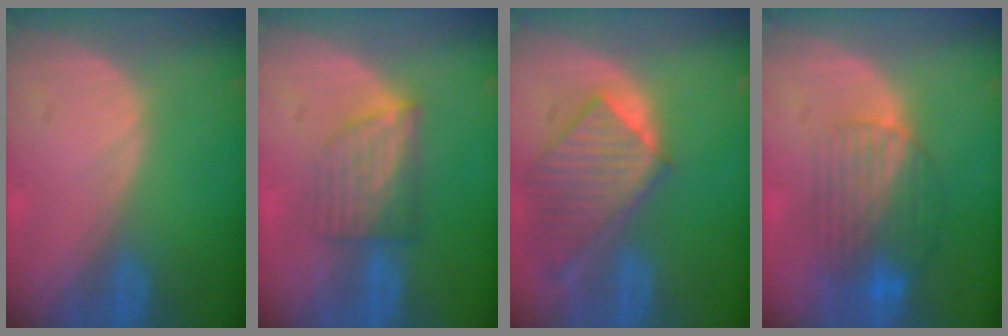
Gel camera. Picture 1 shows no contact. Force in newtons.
{"total": 6.1, "press": 5.5, "slide": 2.6}
{"total": 9.3, "press": 8.1, "slide": 4.6}
{"total": 8.3, "press": 7.2, "slide": 4.1}